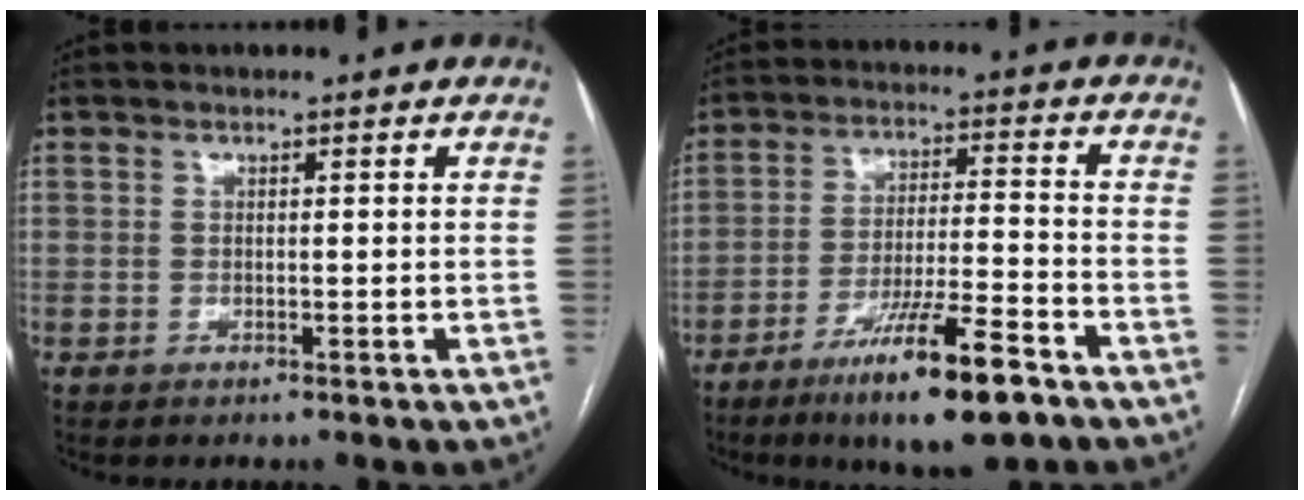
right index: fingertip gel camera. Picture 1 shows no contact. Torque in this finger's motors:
{"motor_torque": [1.07, -1.07, 0.73, 0.18]}